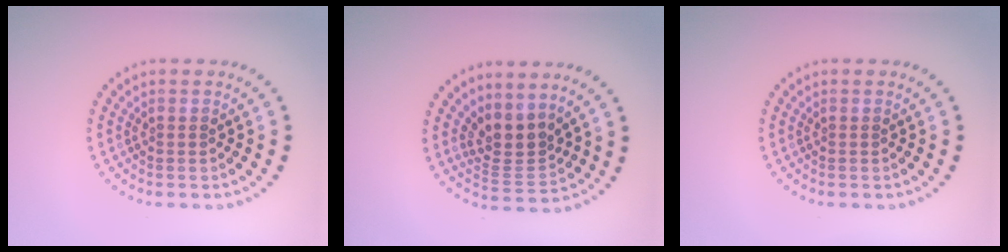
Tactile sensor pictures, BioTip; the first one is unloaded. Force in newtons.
{"total": 3.2, "press": 2.4, "slide": 2.1}
{"total": 0.0}